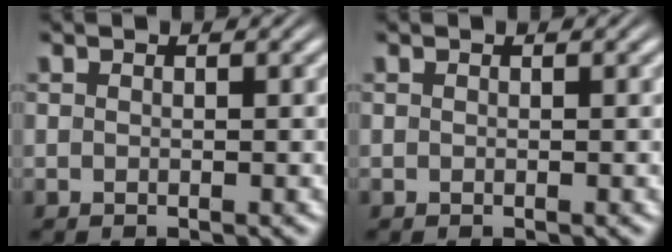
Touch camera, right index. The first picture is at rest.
{"total": 0.0}